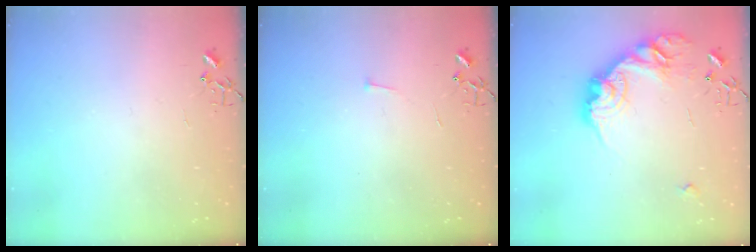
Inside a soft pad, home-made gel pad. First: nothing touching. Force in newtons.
{"total": 3.0, "press": 2.9, "slide": 0.3}
{"total": 19.2, "press": 19.2, "slide": 0.8}